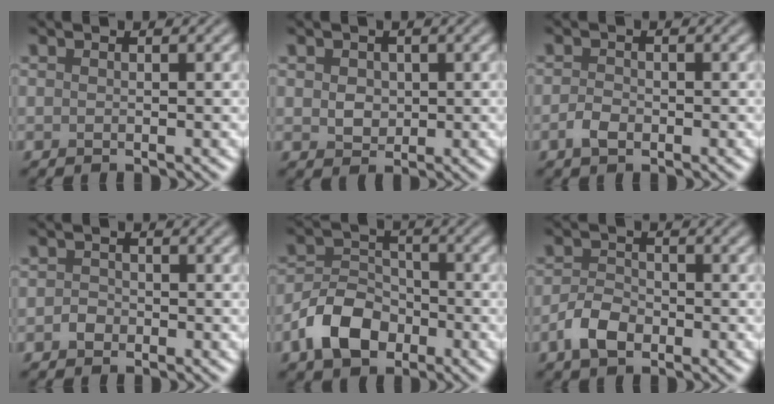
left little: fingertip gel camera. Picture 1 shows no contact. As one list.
[{"total": 2.1, "force": [0.5, 1.7, 1.1], "torque": [-0.022, 0.001, 0.010]}, {"total": 1.6, "force": [-0.7, 1.0, 1.1], "torque": [-0.021, 0.000, -0.017]}, {"total": 1.1, "force": [-0.5, 0.9, 0.4], "torque": [-0.004, 0.000, -0.012]}, {"total": 5.5, "force": [-2.9, 3.6, 3.0], "torque": [-0.057, 0.002, -0.060]}, {"total": 3.1, "force": [-1.6, 1.8, 1.8], "torque": [-0.036, 0.002, -0.037]}]